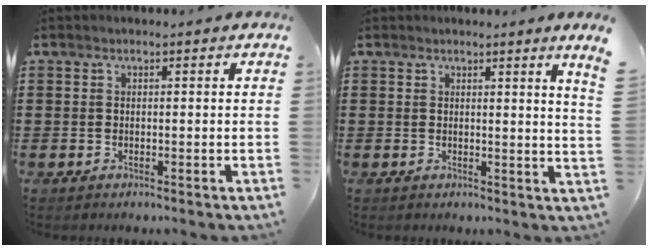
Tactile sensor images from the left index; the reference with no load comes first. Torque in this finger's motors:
{"motor_torque": [2.14, 0.00, 0.20, 0.07]}